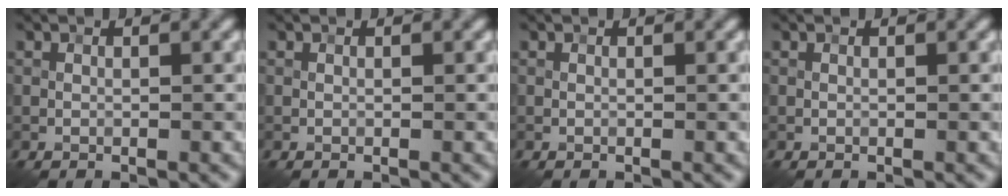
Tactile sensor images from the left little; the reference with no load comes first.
{"total": 0.0}
{"total": 0.0}
{"total": 0.0}